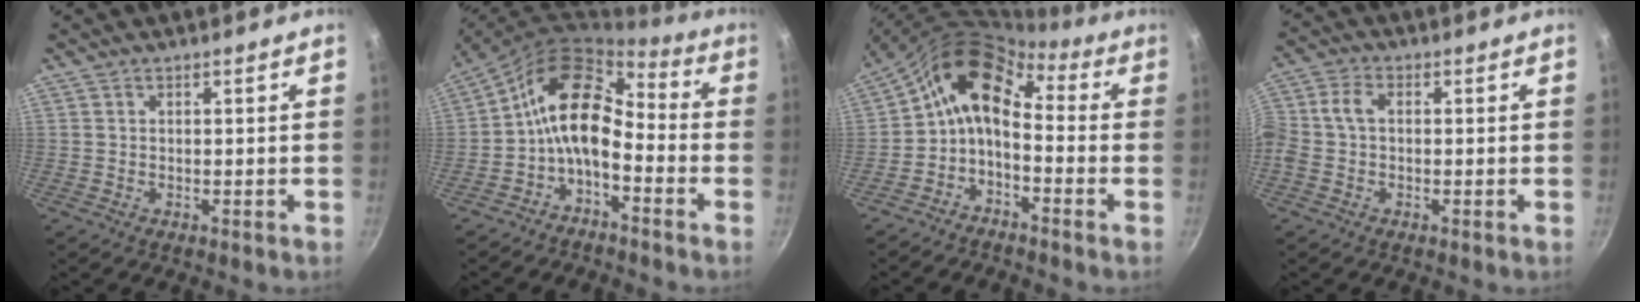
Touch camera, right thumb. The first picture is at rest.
{"total": 12.3, "force": [-3.1, 7.4, 9.3], "torque": [-0.153, 0.066, -0.077]}
{"total": 11.9, "force": [-1.0, 7.8, 9.0], "torque": [-0.162, 0.055, -0.040]}
{"total": 6.1, "force": [-0.3, 4.2, 4.4], "torque": [-0.104, 0.021, -0.020]}